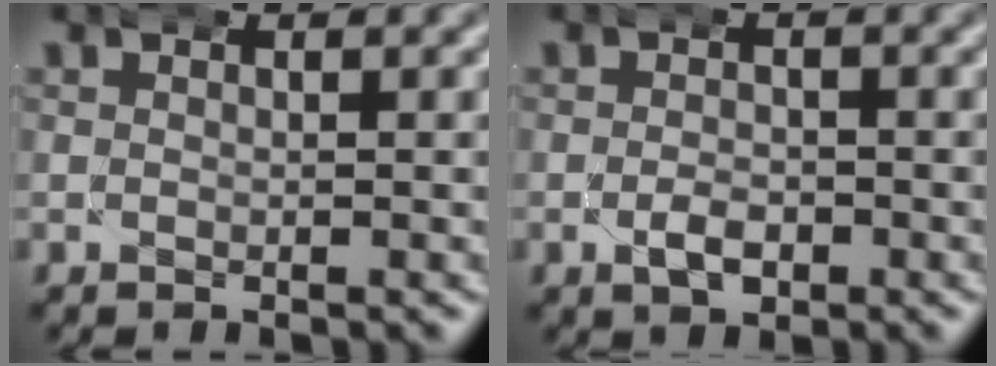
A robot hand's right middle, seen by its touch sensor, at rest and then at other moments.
{"total": 2.3, "force": [-1.2, 1.4, 1.4], "torque": [-0.024, -0.006, -0.017]}